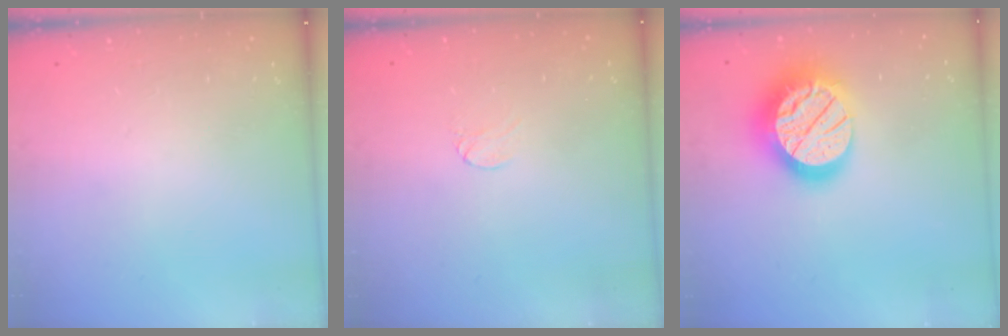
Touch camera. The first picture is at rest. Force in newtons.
{"total": 2.9, "press": 2.9, "slide": 0.3}
{"total": 21.9, "press": 21.8, "slide": 1.5}